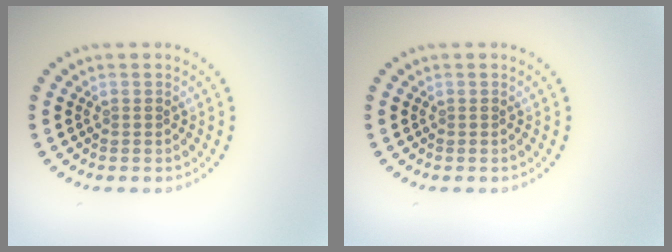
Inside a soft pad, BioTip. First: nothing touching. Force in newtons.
{"total": 0.0}